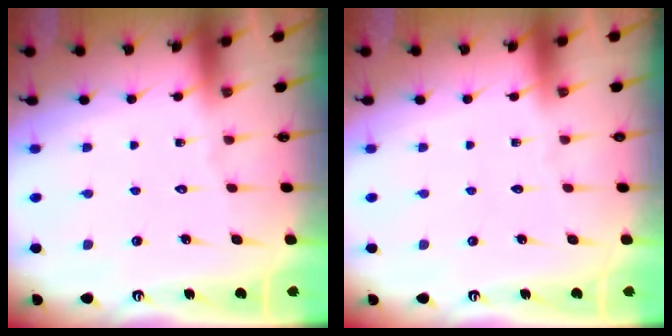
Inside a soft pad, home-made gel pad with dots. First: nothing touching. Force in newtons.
{"total": 0.0}